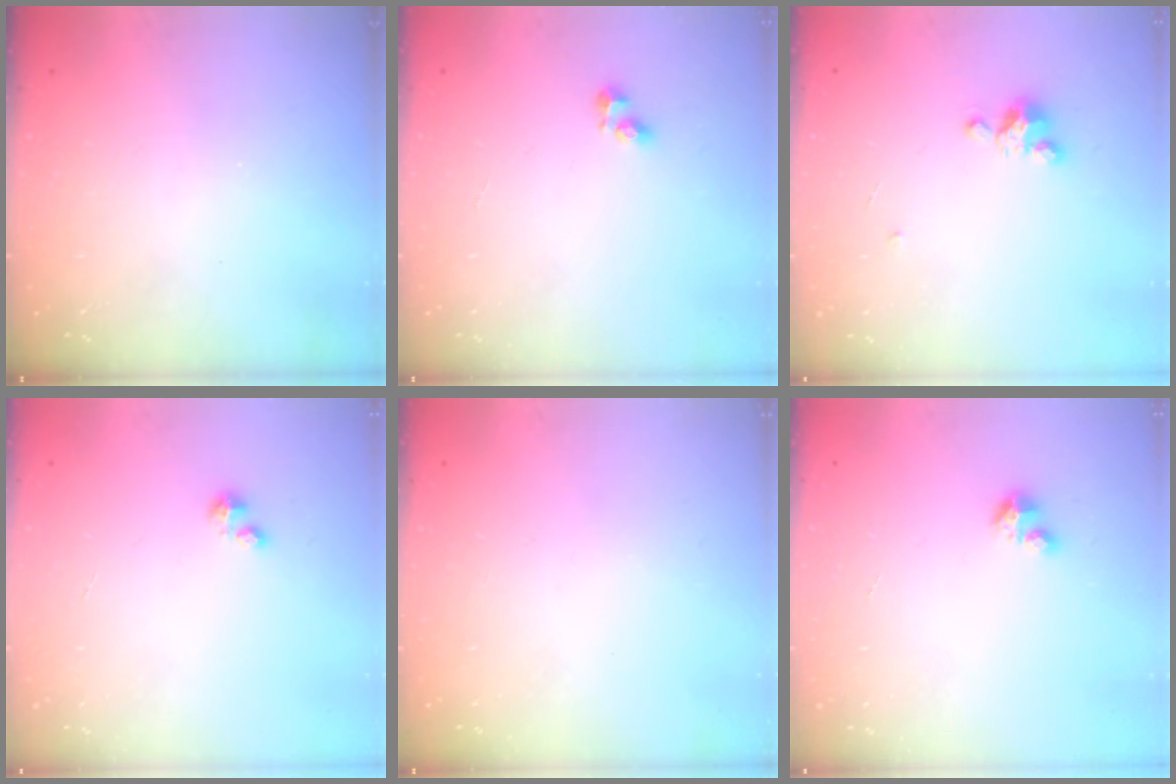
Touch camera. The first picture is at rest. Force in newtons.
{"total": 2.6, "press": 2.6, "slide": 0.2}
{"total": 3.8, "press": 3.8, "slide": 0.4}
{"total": 0.9, "press": 0.9, "slide": 0.3}
{"total": 0.0}
{"total": 2.8, "press": 2.8, "slide": 0.2}